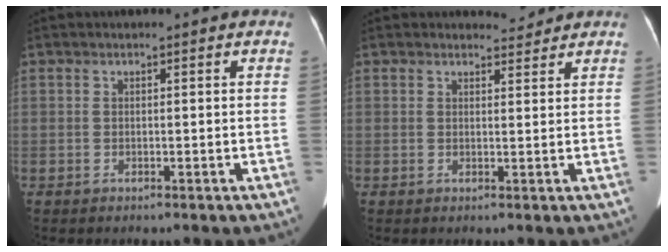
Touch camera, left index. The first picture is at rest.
{"total": 1.9, "force": [1.8, 0.3, -0.4], "torque": [0.001, -0.009, 0.024]}